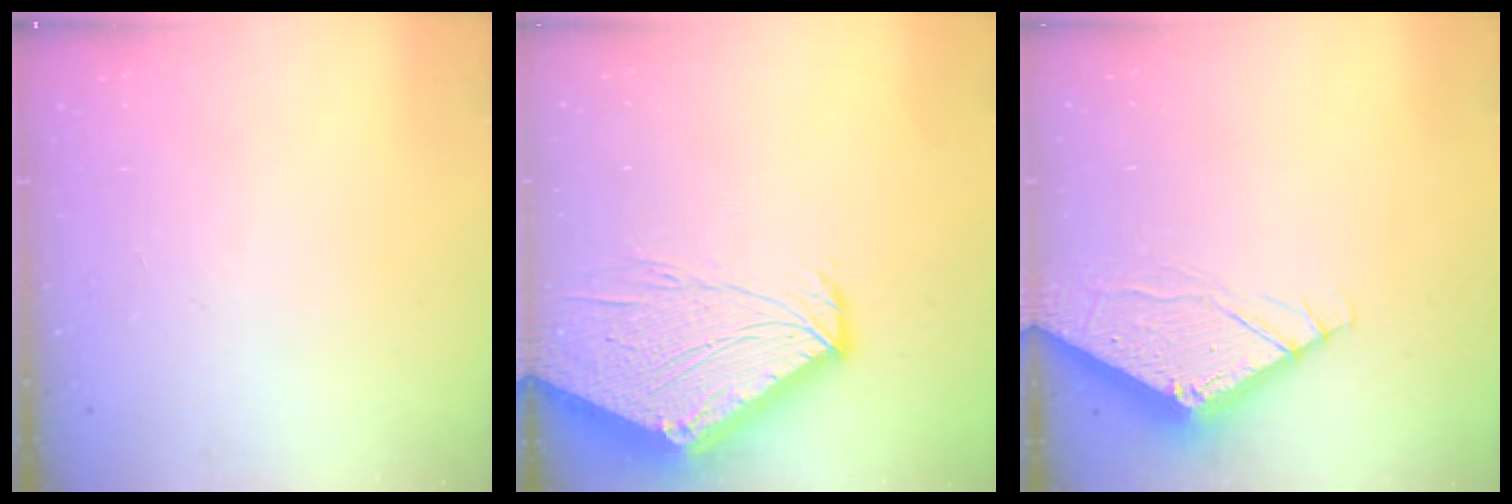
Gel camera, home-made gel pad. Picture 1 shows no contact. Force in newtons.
{"total": 16.9, "press": 16.8, "slide": 1.7}
{"total": 7.1, "press": 7.1, "slide": 0.3}